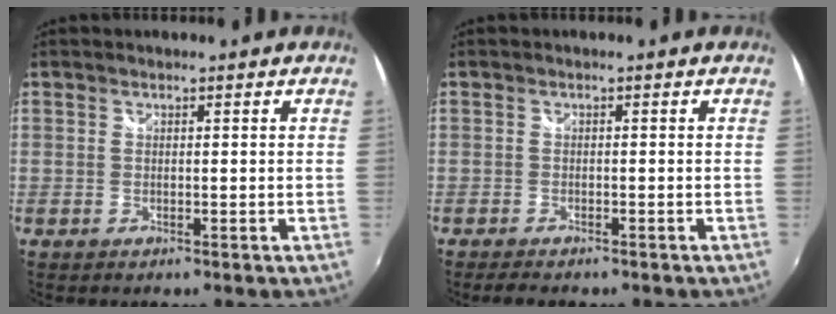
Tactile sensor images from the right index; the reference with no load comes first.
{"total": 3.7, "force": [-3.1, 1.0, 1.7], "torque": [-0.039, -0.016, -0.050]}